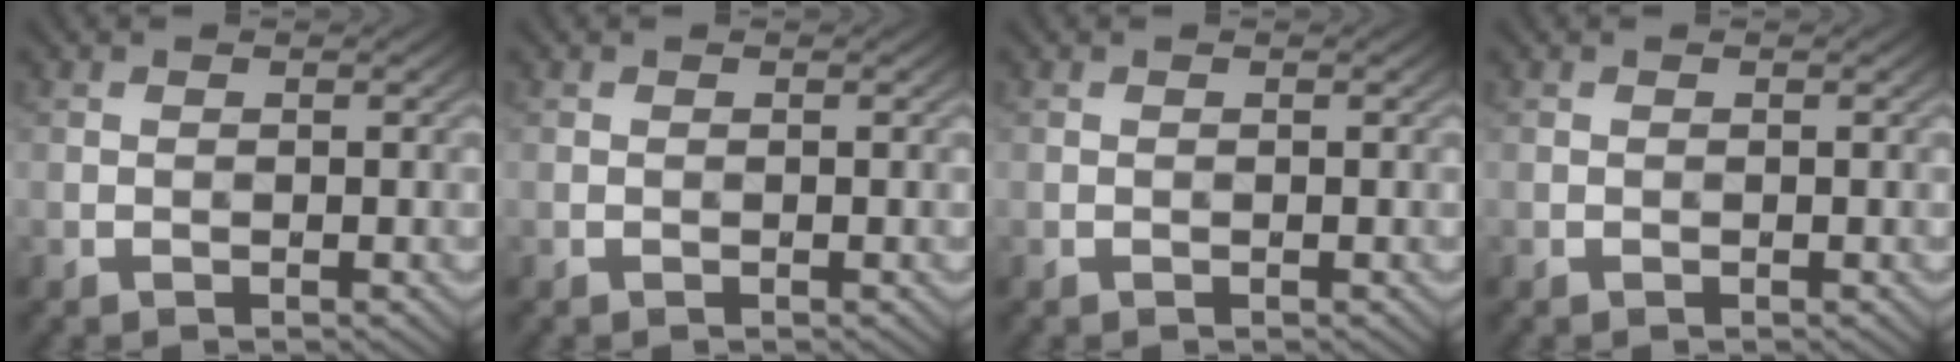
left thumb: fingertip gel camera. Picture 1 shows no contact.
{"total": 0.0}
{"total": 0.0}
{"total": 0.0}